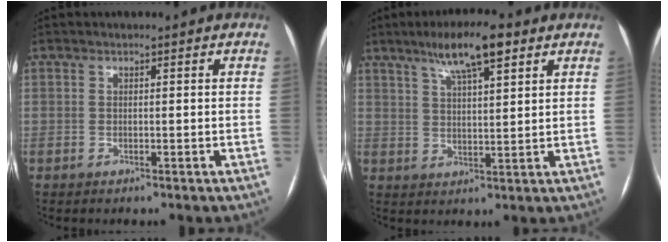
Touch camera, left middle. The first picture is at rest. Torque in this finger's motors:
{"motor_torque": [0.87, -0.80, 0.13, 0.03]}